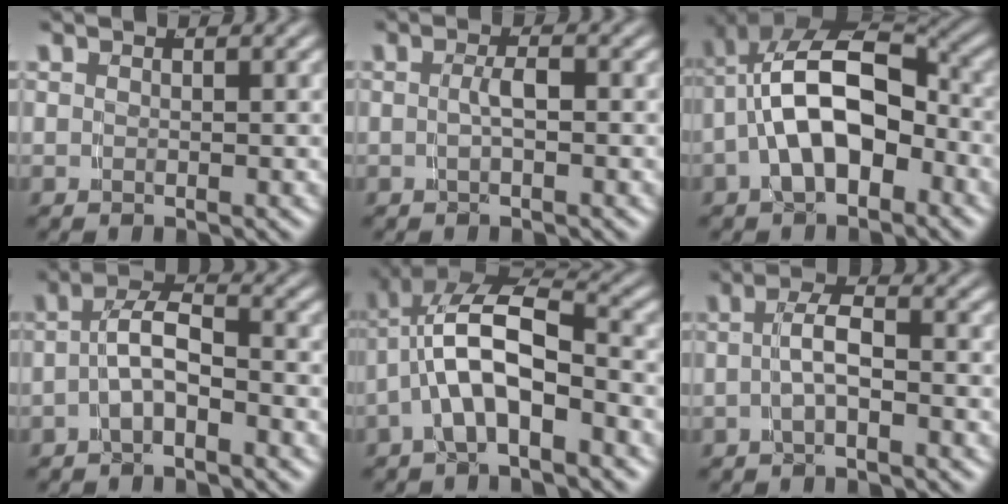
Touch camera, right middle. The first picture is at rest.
{"total": 1.8, "force": [-0.7, 0.0, 1.7], "torque": [-0.028, -0.001, -0.009]}
{"total": 9.7, "force": [-0.5, 6.2, 7.4], "torque": [-0.156, -0.025, 0.001]}
{"total": 3.7, "force": [-1.4, 1.6, 3.0], "torque": [-0.054, -0.001, -0.027]}
{"total": 7.8, "force": [-0.9, 4.9, 5.9], "torque": [-0.129, -0.030, -0.004]}
{"total": 2.9, "force": [-1.0, 0.6, 2.6], "torque": [-0.045, 0.005, -0.018]}